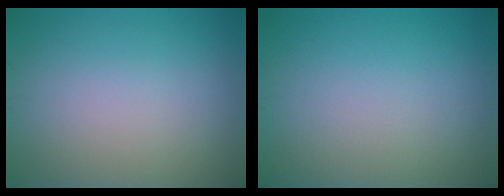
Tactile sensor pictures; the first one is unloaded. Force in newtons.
{"total": 0.0}